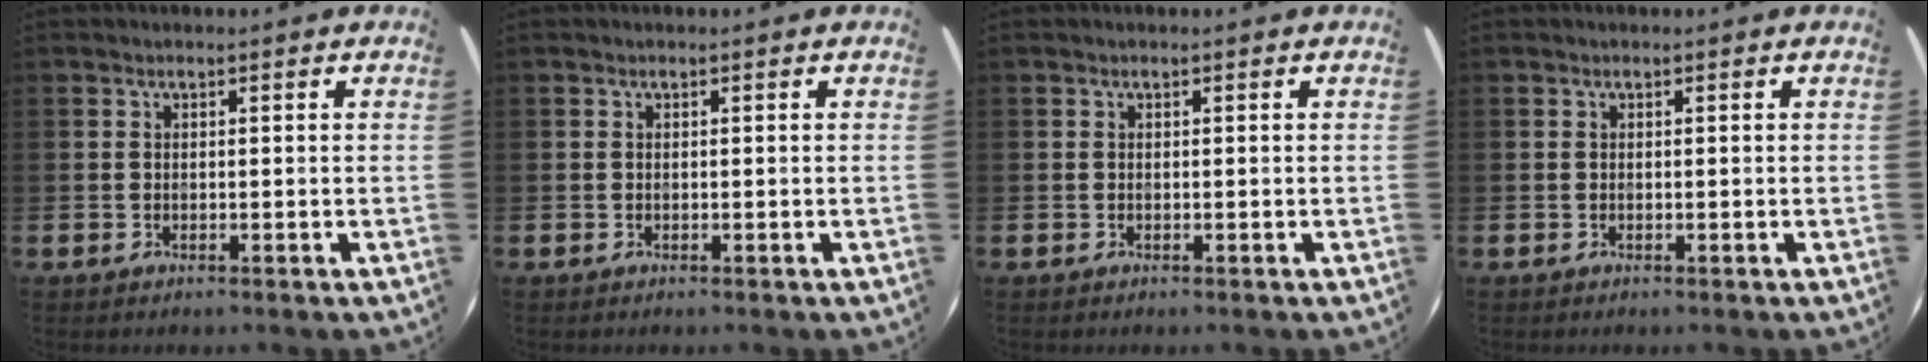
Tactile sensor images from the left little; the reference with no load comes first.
{"total": 0.0}
{"total": 0.0}
{"total": 0.0}